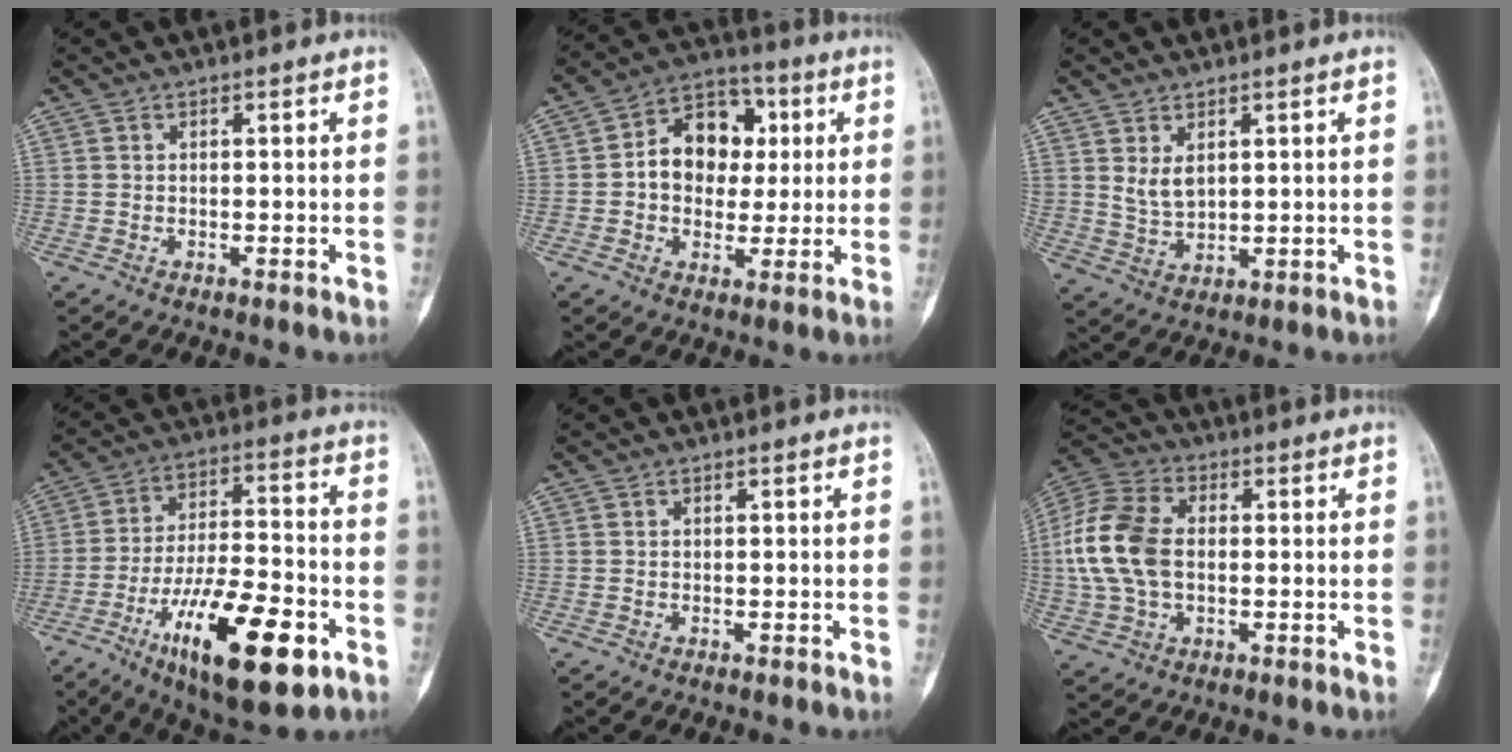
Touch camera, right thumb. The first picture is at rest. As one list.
[{"total": 12.7, "force": [1.5, 9.8, 7.9], "torque": [-0.078, 0.018, 0.016]}, {"total": 4.6, "force": [1.8, 2.7, 3.2], "torque": [-0.053, -0.017, 0.047]}, {"total": 21.1, "force": [-9.2, 7.3, 17.5], "torque": [-0.294, 0.037, -0.144]}, {"total": 0.0}, {"total": 14.3, "force": [0.4, 9.2, 10.9], "torque": [-0.230, 0.021, 0.004]}]